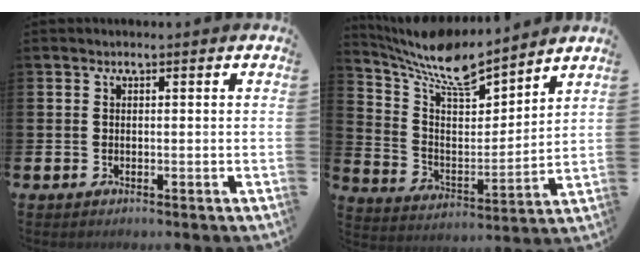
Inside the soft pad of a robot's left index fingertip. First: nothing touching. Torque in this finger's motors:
{"motor_torque": [1.07, -1.07, 0.22, 0.16]}